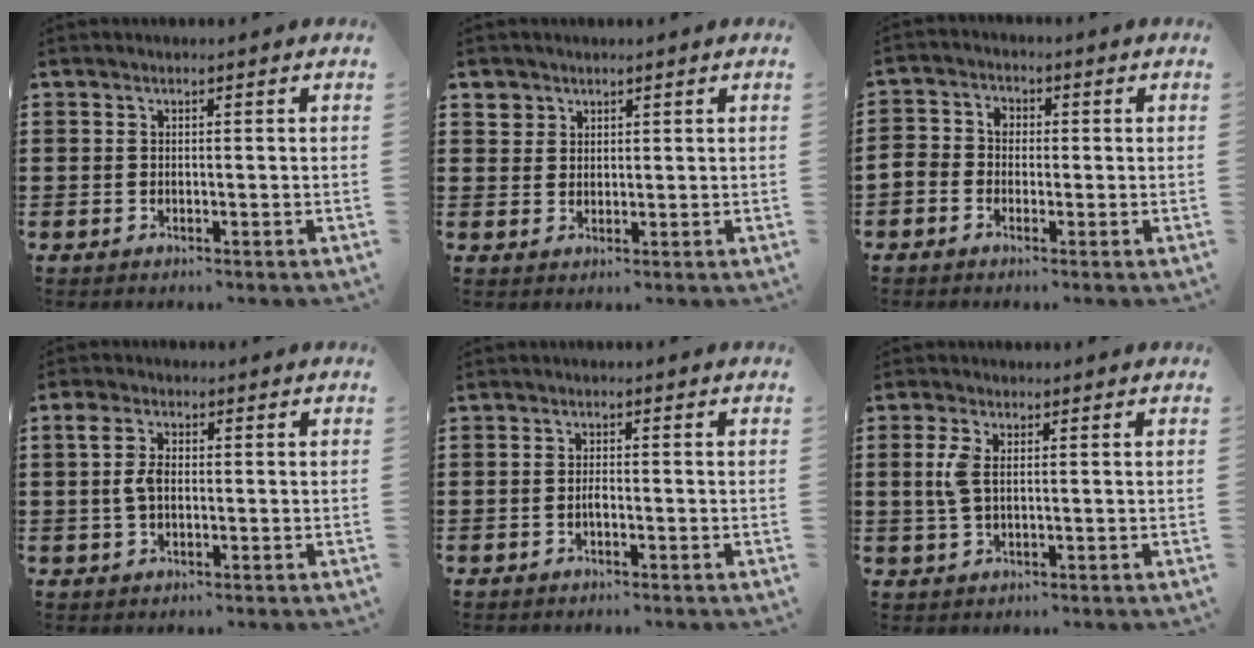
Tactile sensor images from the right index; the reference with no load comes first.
{"total": 2.5, "force": [1.7, 1.9, 0.1], "torque": [-0.011, 0.010, 0.032]}
{"total": 2.7, "force": [-1.7, 2.0, 0.6], "torque": [-0.030, 0.007, -0.042]}
{"total": 4.2, "force": [0.2, 2.4, 3.4], "torque": [-0.084, 0.006, -0.004]}
{"total": 1.2, "force": [-0.5, 0.3, 1.1], "torque": [-0.022, -0.002, -0.009]}
{"total": 3.5, "force": [0.6, 1.6, 3.1], "torque": [-0.079, 0.002, 0.004]}